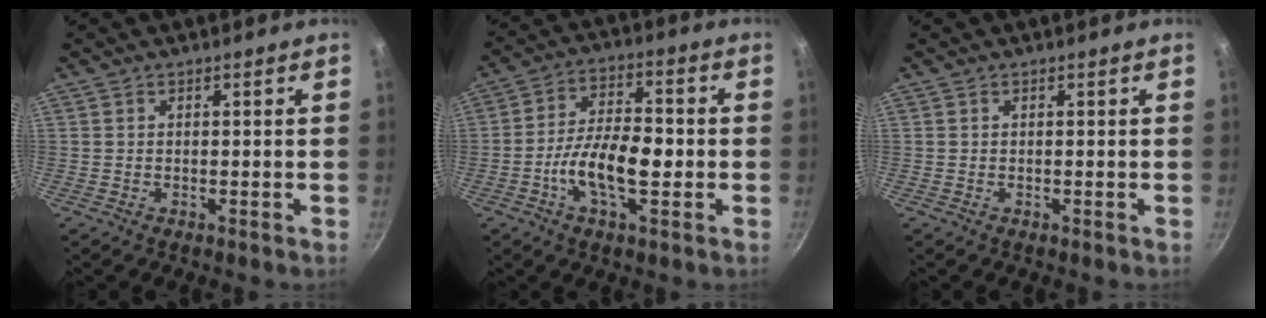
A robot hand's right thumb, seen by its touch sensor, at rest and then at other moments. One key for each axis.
{"total": 11.4, "fx": -2.5, "fy": 5.2, "fz": 9.9, "tx": -0.167, "ty": 0.028, "tz": -0.053}
{"total": 0.0}